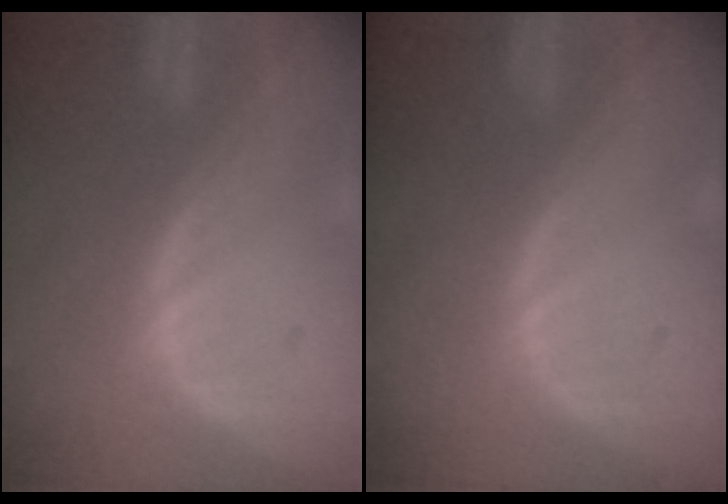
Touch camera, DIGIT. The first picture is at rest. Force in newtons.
{"total": 0.0}